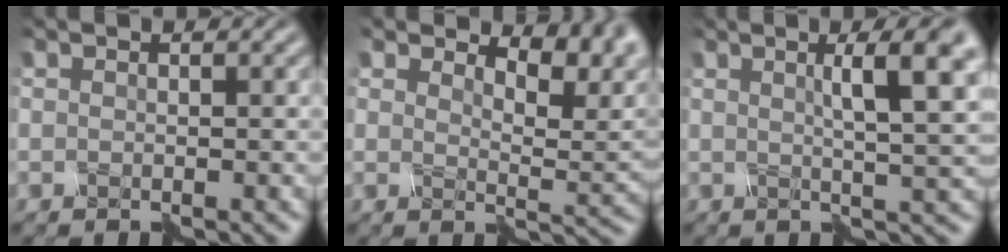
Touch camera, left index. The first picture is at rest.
{"total": 6.2, "force": [4.5, 2.3, 3.7], "torque": [-0.053, 0.003, 0.068]}
{"total": 6.0, "force": [1.5, 0.9, 5.7], "torque": [-0.068, 0.010, 0.018]}